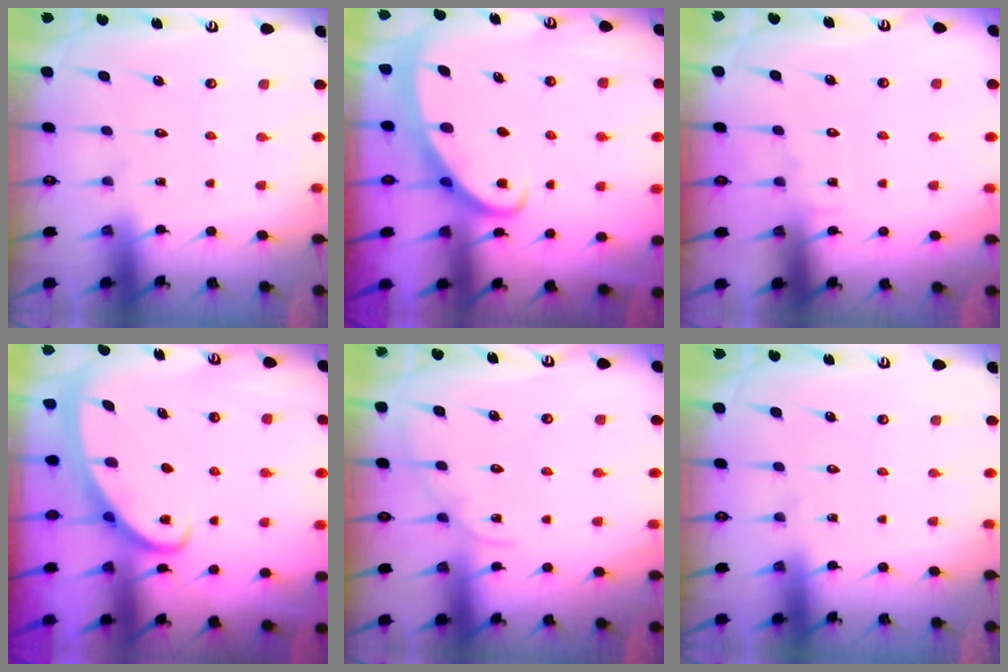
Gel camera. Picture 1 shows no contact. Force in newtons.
{"total": 2.6, "press": 2.6, "slide": 0.4}
{"total": 3.8, "press": 3.8, "slide": 0.3}
{"total": 2.7, "press": 2.7, "slide": 0.3}
{"total": 2.1, "press": 2.1, "slide": 0.3}
{"total": 0.0}